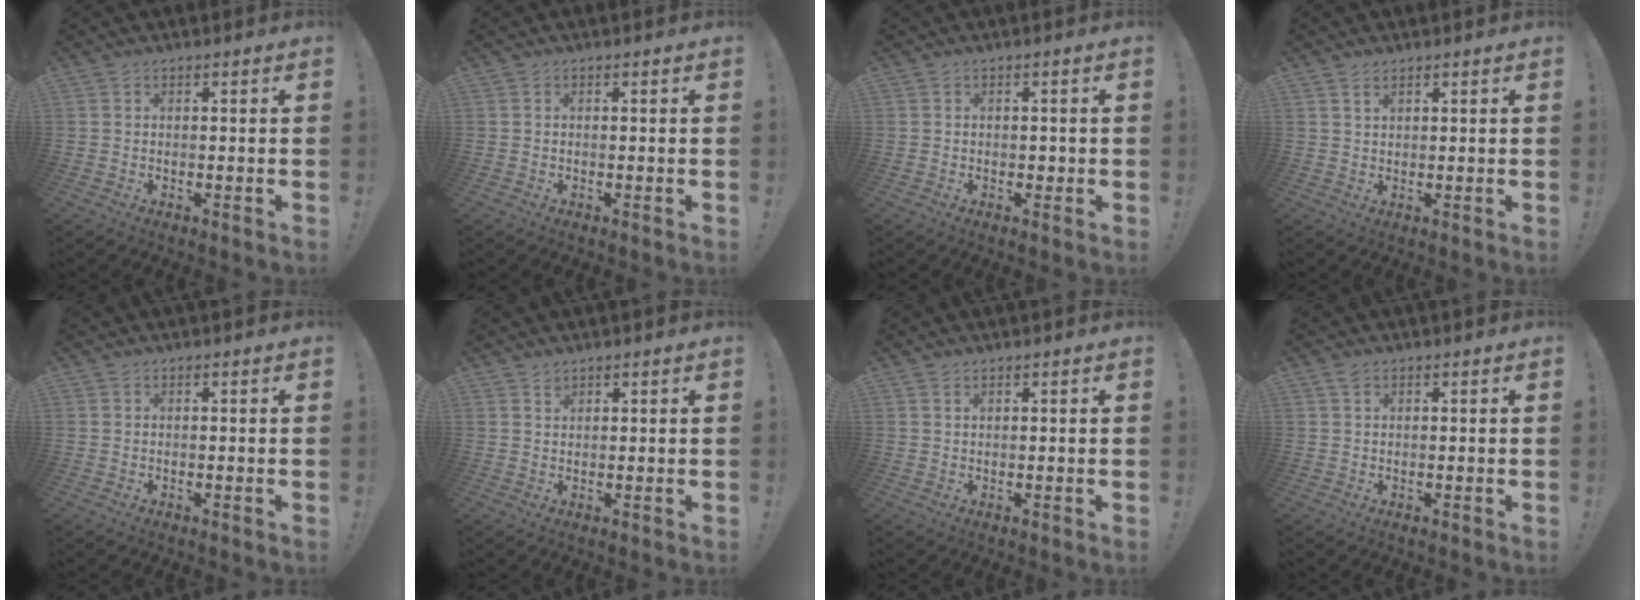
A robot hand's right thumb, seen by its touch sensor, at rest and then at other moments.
{"total": 0.0}
{"total": 1.5, "force": [-0.3, 1.3, 0.6], "torque": [-0.002, 0.002, -0.008]}
{"total": 1.8, "force": [1.2, 0.8, 1.0], "torque": [-0.013, -0.006, 0.020]}
{"total": 0.0}
{"total": 1.3, "force": [1.1, 0.7, 0.3], "torque": [0.002, -0.008, 0.019]}
{"total": 0.8, "force": [0.6, 0.3, 0.4], "torque": [-0.007, -0.002, 0.011]}
{"total": 1.3, "force": [0.8, 0.7, 0.8], "torque": [-0.015, 0.001, 0.014]}